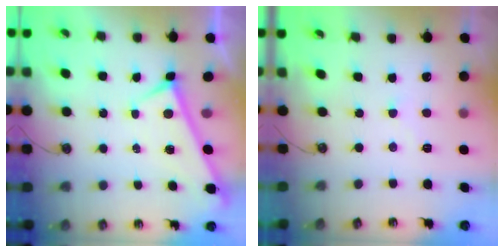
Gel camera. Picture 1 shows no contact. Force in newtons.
{"total": 4.2, "press": 4.2, "slide": 0.2}